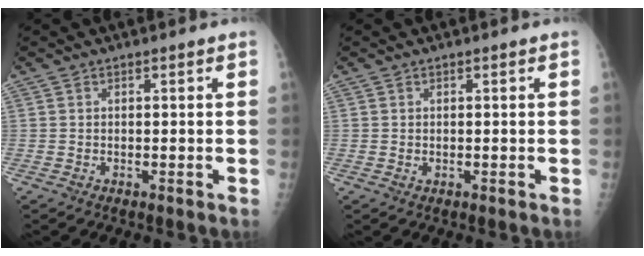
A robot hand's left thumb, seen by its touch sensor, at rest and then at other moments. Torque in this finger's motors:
{"motor_torque": [-0.24, 0.19, 0.16, 0.07, 0.02]}